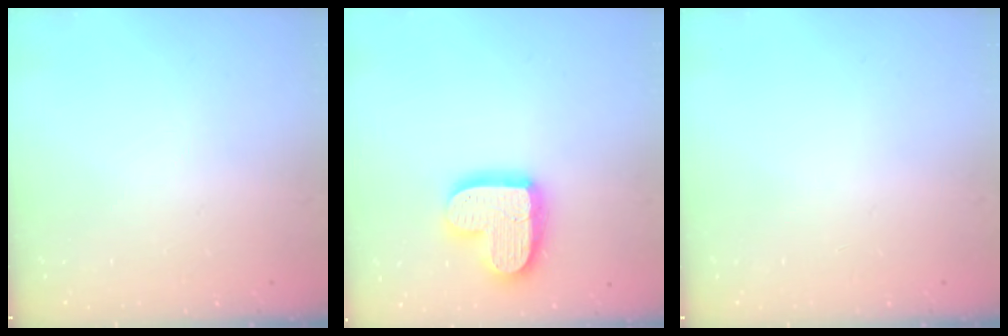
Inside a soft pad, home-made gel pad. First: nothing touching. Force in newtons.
{"total": 16.4, "press": 16.4, "slide": 1.1}
{"total": 0.0}